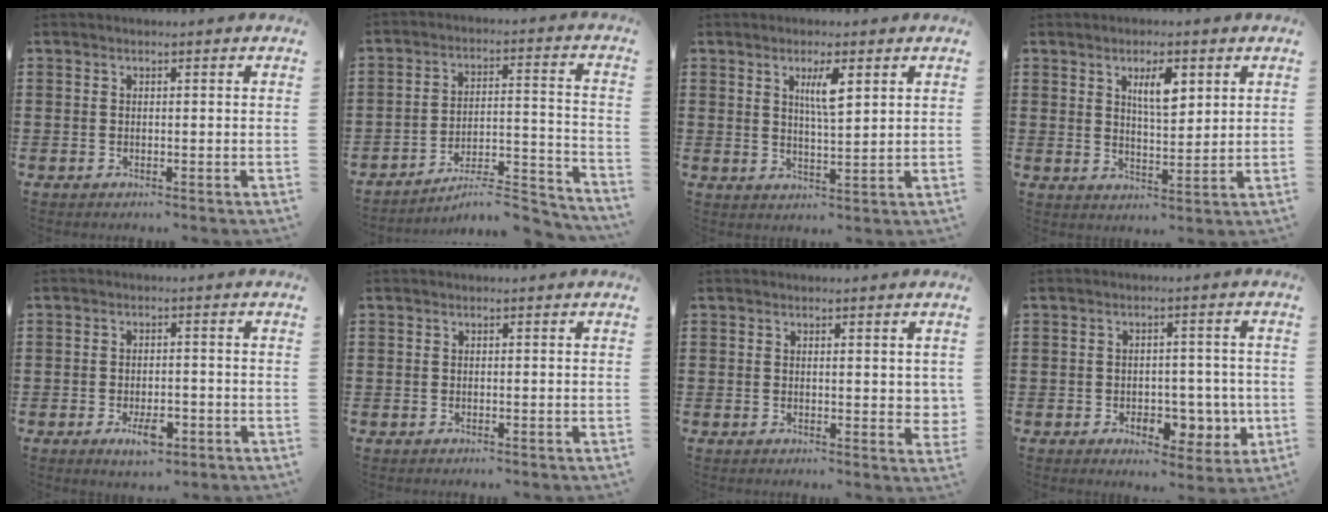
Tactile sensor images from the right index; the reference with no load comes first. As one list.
[{"total": 6.7, "force": [-6.2, 0.6, 2.6], "torque": [-0.035, -0.001, -0.120]}, {"total": 4.2, "force": [1.9, 0.9, 3.7], "torque": [-0.070, 0.003, 0.028]}, {"total": 5.0, "force": [2.3, 1.6, 4.1], "torque": [-0.071, 0.001, 0.034]}, {"total": 4.6, "force": [-2.1, 1.9, 3.6], "torque": [-0.063, 0.003, -0.035]}, {"total": 0.0}, {"total": 2.0, "force": [0.7, 0.7, 1.7], "torque": [-0.017, -0.001, 0.009]}, {"total": 5.1, "force": [-1.4, 3.7, 3.2], "torque": [-0.045, 0.005, -0.026]}]